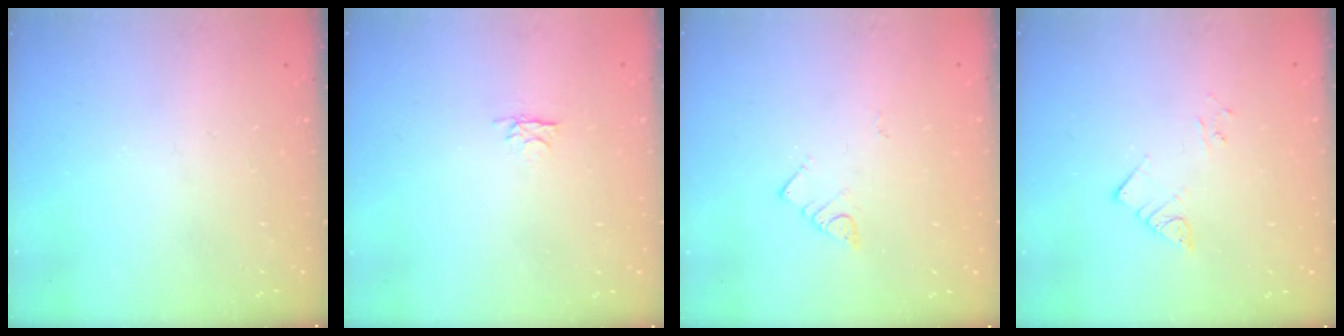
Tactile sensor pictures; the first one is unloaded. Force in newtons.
{"total": 2.8, "press": 2.7, "slide": 0.4}
{"total": 2.9, "press": 2.9, "slide": 0.3}
{"total": 3.7, "press": 3.7, "slide": 0.2}